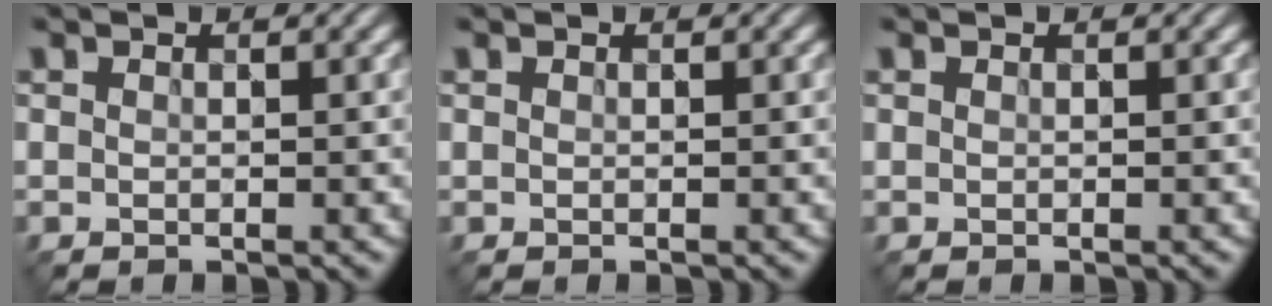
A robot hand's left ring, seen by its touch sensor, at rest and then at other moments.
{"total": 0.0}
{"total": 0.0}